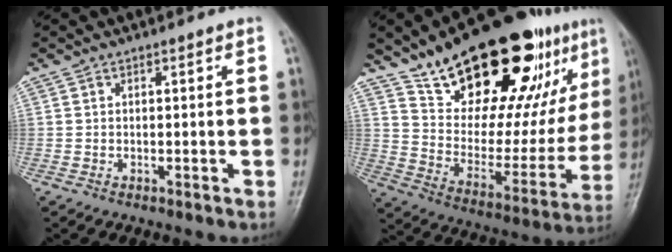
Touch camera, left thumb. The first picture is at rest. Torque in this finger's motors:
{"motor_torque": [0.44, 0.53, 1.54, -1.23, 0.33]}